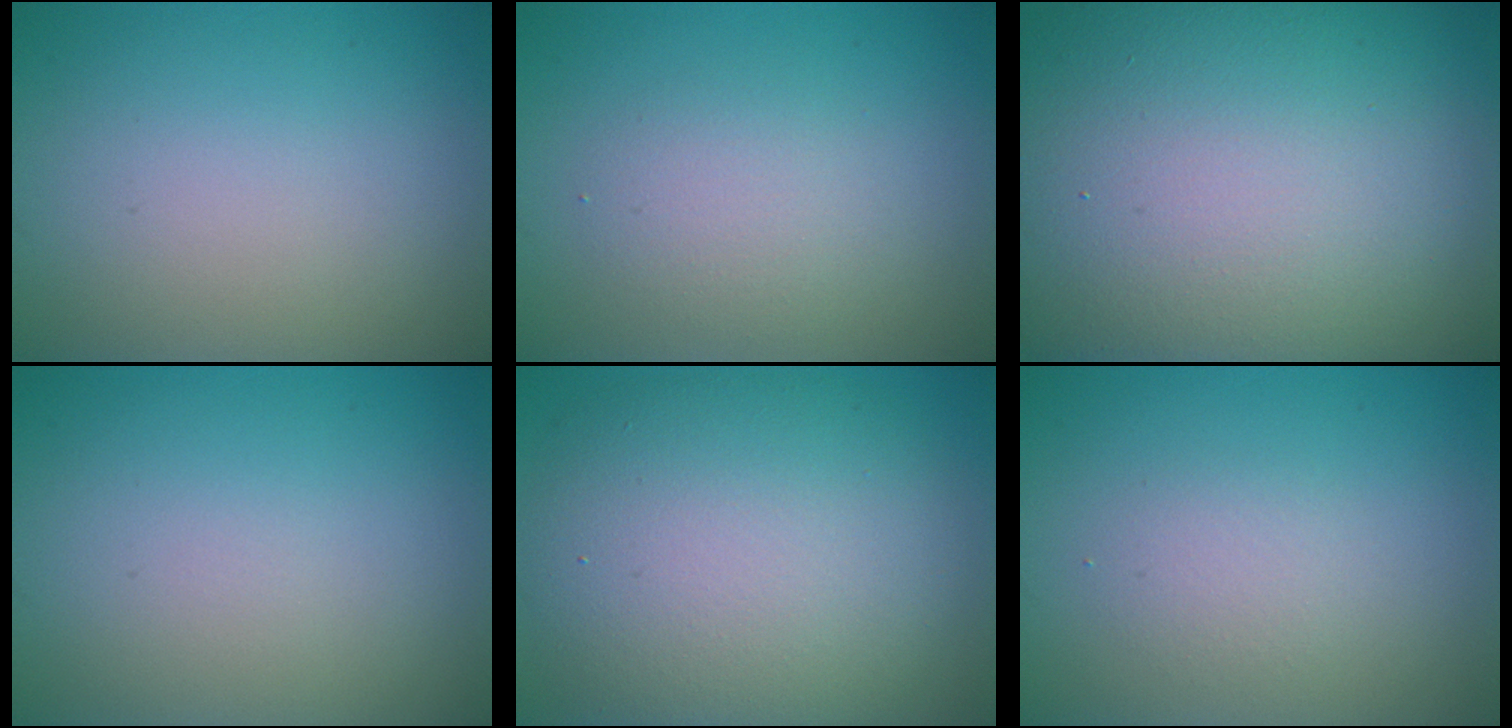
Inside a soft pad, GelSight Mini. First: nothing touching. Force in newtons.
{"total": 2.5, "press": 2.5, "slide": 0.1}
{"total": 23.0, "press": 23.0, "slide": 1.7}
{"total": 0.0}
{"total": 10.6, "press": 10.6, "slide": 1.0}
{"total": 1.5, "press": 1.5, "slide": 0.1}